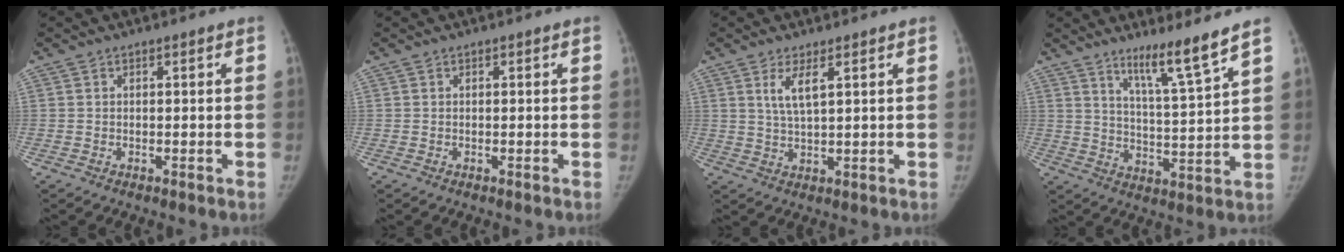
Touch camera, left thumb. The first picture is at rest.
{"total": 0.0}
{"total": 4.2, "force": [1.9, 0.9, 3.6], "torque": [-0.075, -0.014, 0.043]}
{"total": 9.2, "force": [6.9, -0.6, 6.1], "torque": [-0.098, -0.062, 0.122]}